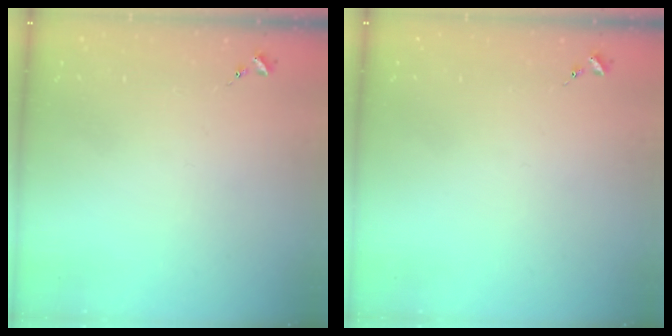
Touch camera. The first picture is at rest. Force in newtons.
{"total": 0.0}